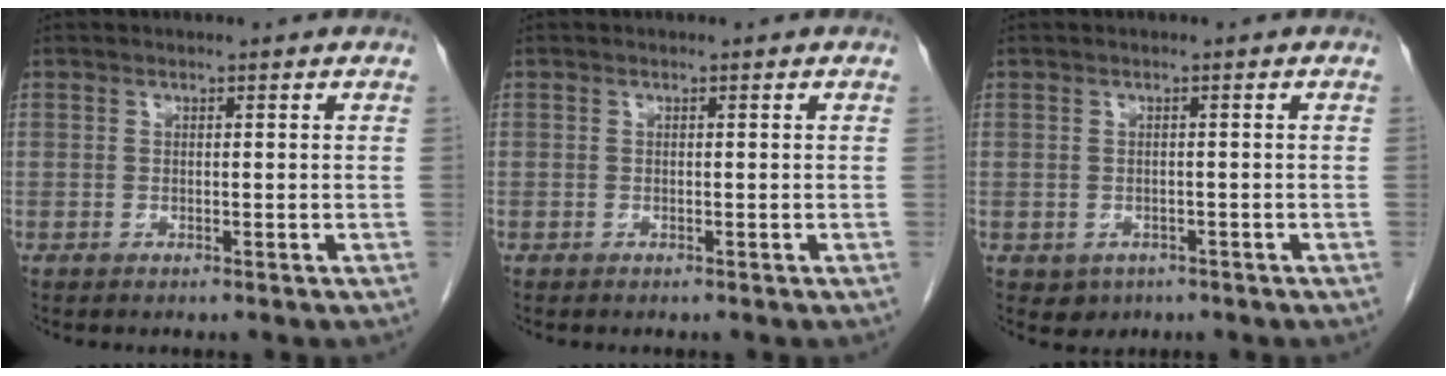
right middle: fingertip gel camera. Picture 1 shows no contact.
{"total": 0.0}
{"total": 2.4, "force": [-1.1, 2.1, 0.6], "torque": [-0.010, 0.004, -0.007]}